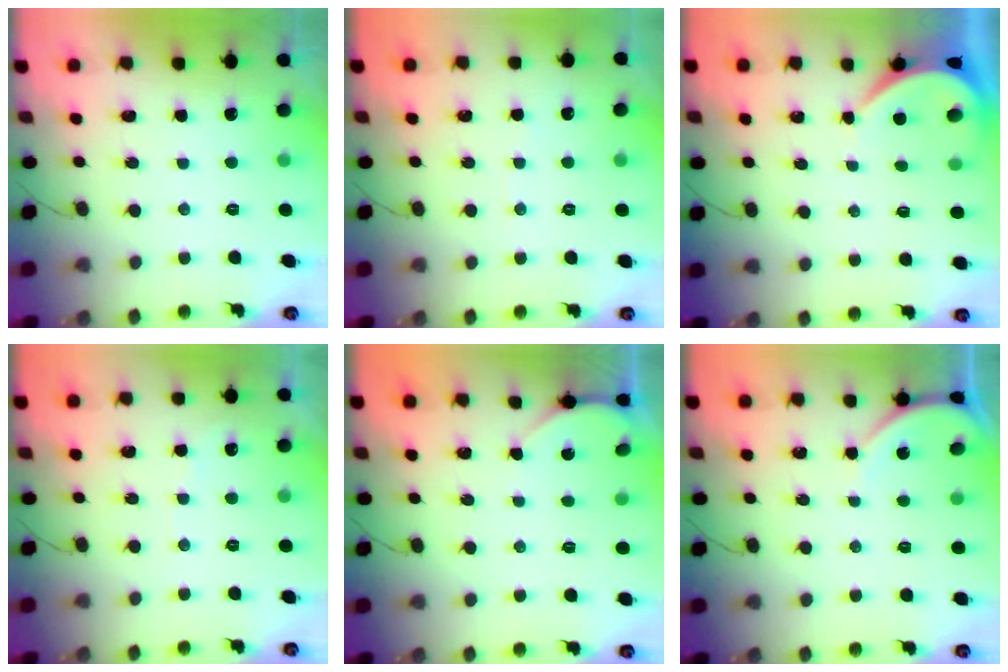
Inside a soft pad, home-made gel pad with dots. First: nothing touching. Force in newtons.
{"total": 1.8, "press": 1.7, "slide": 0.2}
{"total": 3.9, "press": 3.8, "slide": 0.5}
{"total": 3.8, "press": 3.7, "slide": 0.5}
{"total": 1.8, "press": 1.8, "slide": 0.2}
{"total": 4.4, "press": 4.4, "slide": 0.6}